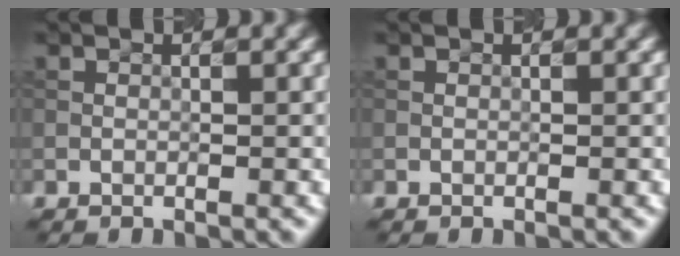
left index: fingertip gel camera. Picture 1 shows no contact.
{"total": 0.0}